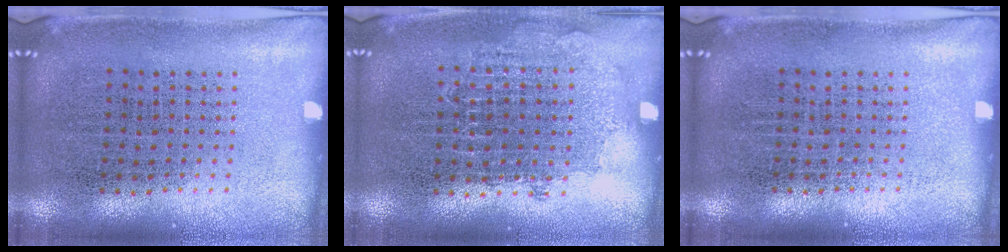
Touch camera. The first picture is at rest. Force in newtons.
{"total": 0.8, "press": 0.8, "slide": 0.2}
{"total": 0.0}